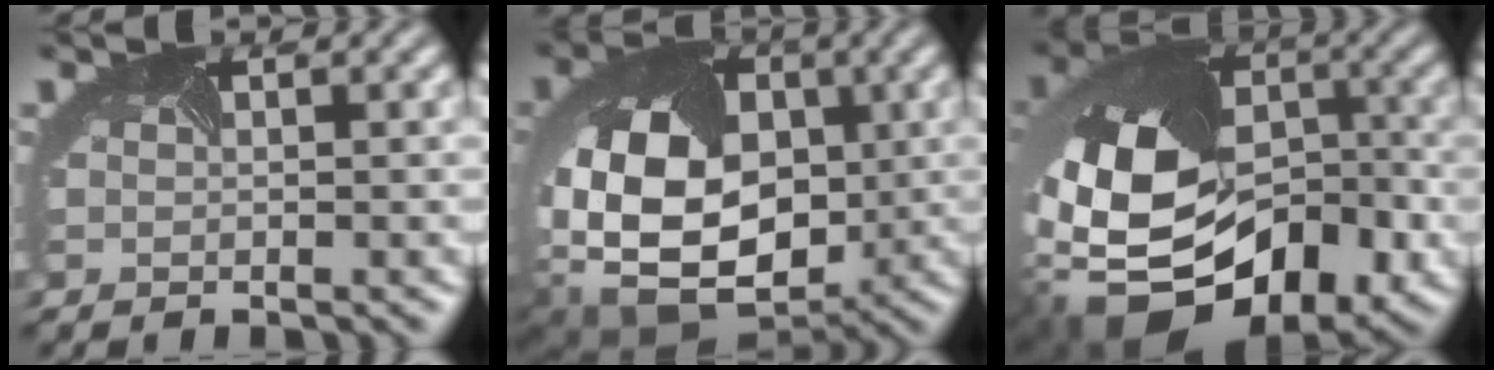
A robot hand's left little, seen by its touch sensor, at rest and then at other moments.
{"total": 16.6, "force": [-0.3, 13.1, 10.2], "torque": [-0.212, -0.027, -0.013]}
{"total": 16.9, "force": [-4.6, 11.8, 11.2], "torque": [-0.229, -0.017, -0.069]}